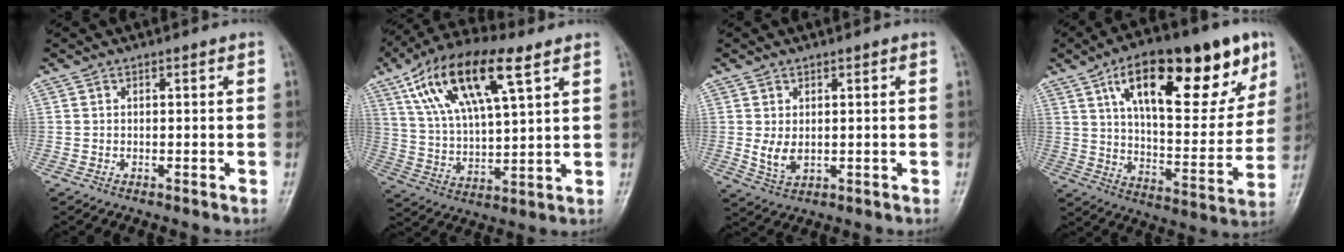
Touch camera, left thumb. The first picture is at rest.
{"total": 19.0, "force": [9.3, 7.0, 15.0], "torque": [-0.264, -0.010, 0.168]}
{"total": 4.0, "force": [0.3, 2.7, 3.0], "torque": [-0.051, -0.010, 0.014]}
{"total": 26.9, "force": [13.6, 10.9, 20.4], "torque": [-0.264, -0.019, 0.215]}